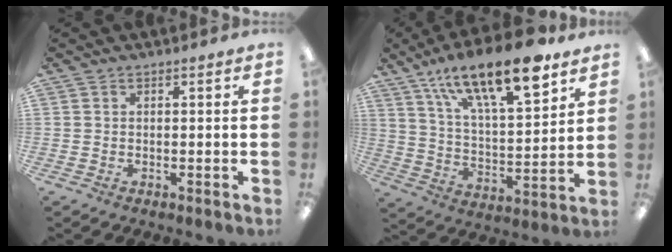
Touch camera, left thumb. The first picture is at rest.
{"total": 20.6, "force": [14.3, 6.4, 13.3], "torque": [-0.209, -0.085, 0.236]}